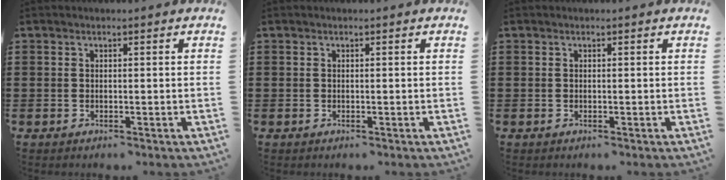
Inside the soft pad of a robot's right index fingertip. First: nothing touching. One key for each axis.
{"total": 0.0}
{"total": 0.0}